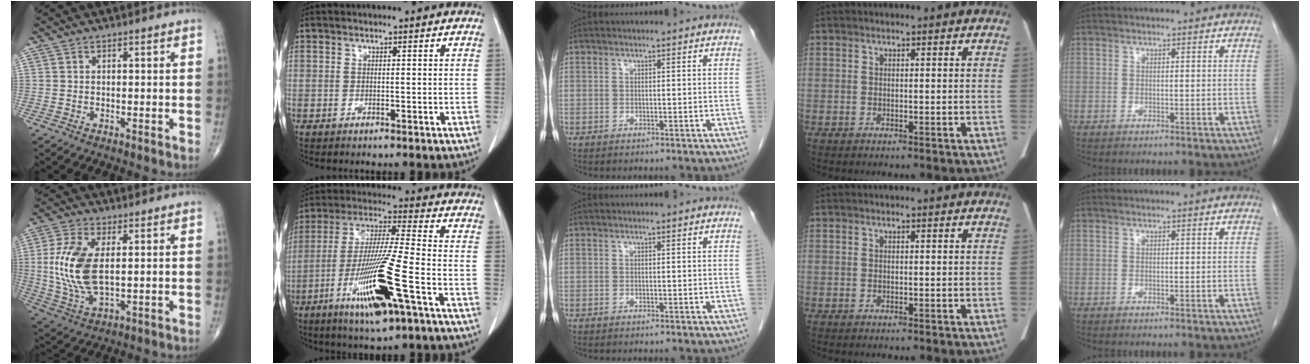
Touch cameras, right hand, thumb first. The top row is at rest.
{"thumb": {"total": 13.0, "force": [1.2, 6.5, 11.2], "torque": [-0.247, -0.009, 0.029]}, "index": {"total": 16.3, "force": [-7.0, 0.4, 14.8], "torque": [-0.302, -0.029, -0.128]}}